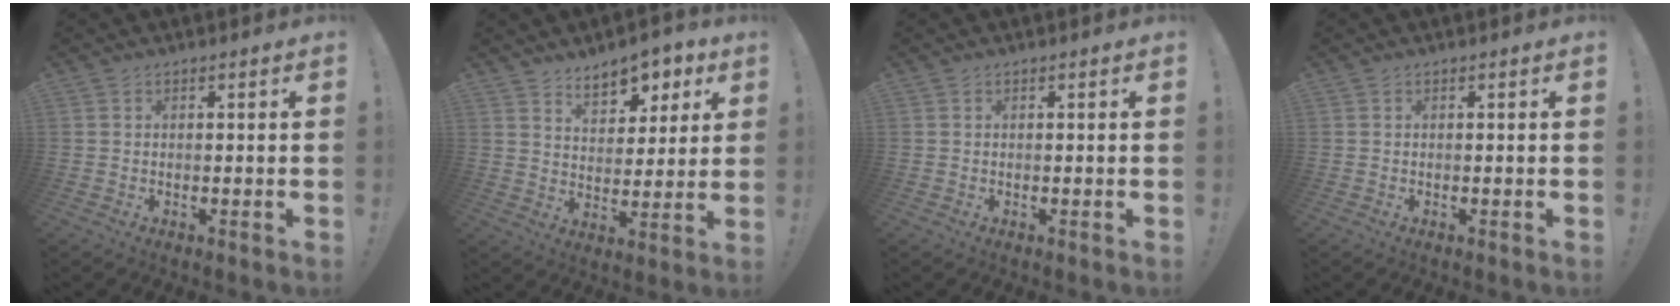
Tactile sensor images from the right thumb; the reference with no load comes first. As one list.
[{"total": 9.3, "force": [6.6, 5.2, 3.9], "torque": [-0.049, -0.044, 0.122]}, {"total": 0.0}, {"total": 0.0}]